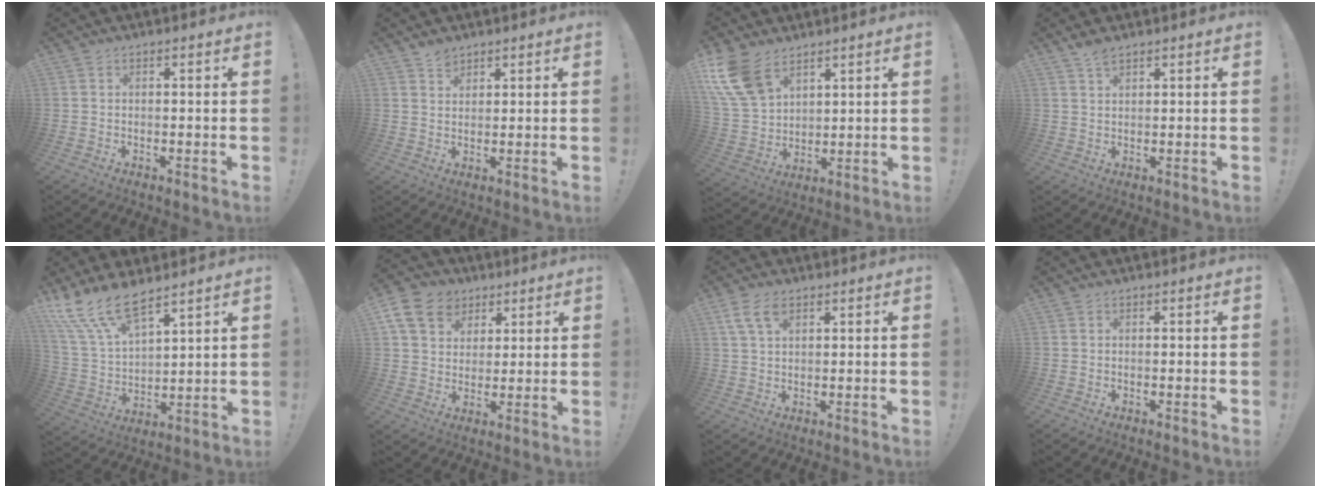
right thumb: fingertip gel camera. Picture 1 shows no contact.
{"total": 3.0, "force": [2.6, 1.3, 0.7], "torque": [0.006, -0.020, 0.045]}
{"total": 13.9, "force": [8.1, 8.5, 7.4], "torque": [-0.151, -0.040, 0.161]}
{"total": 3.0, "force": [2.4, 0.7, 1.6], "torque": [-0.021, -0.013, 0.040]}
{"total": 14.8, "force": [11.5, 5.2, 7.7], "torque": [-0.160, -0.073, 0.217]}
{"total": 12.7, "force": [5.9, 9.9, 5.2], "torque": [-0.074, -0.032, 0.120]}
{"total": 6.6, "force": [3.6, 3.4, 4.4], "torque": [-0.074, -0.008, 0.068]}
{"total": 0.0}